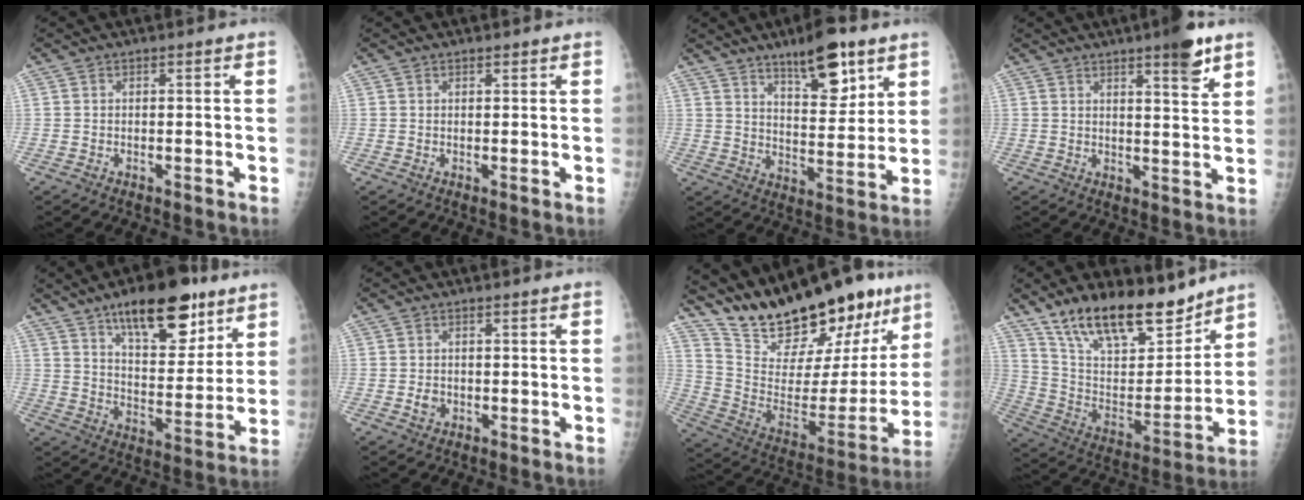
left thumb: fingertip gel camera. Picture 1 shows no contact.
{"total": 0.8, "force": [0.7, 0.4, 0.2], "torque": [-0.002, -0.004, 0.009]}
{"total": 13.3, "force": [8.4, 4.7, 9.1], "torque": [-0.110, -0.052, 0.135]}
{"total": 7.2, "force": [4.7, 1.2, 5.3], "torque": [-0.066, -0.028, 0.064]}
{"total": 18.8, "force": [11.6, 7.9, 12.5], "torque": [-0.141, -0.061, 0.184]}
{"total": 1.7, "force": [-0.3, 1.5, 0.9], "torque": [-0.010, 0.002, -0.002]}
{"total": 27.4, "force": [21.2, 10.0, 14.1], "torque": [-0.186, -0.094, 0.336]}
{"total": 22.5, "force": [16.7, 9.0, 12.1], "torque": [-0.170, -0.076, 0.291]}